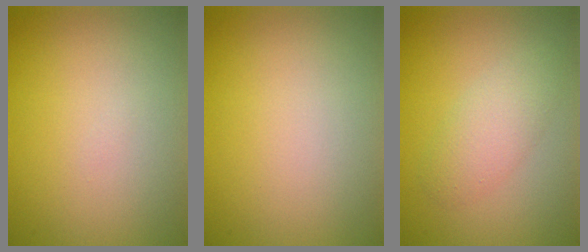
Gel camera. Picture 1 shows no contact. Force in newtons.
{"total": 0.0}
{"total": 2.8, "press": 2.8, "slide": 0.0}